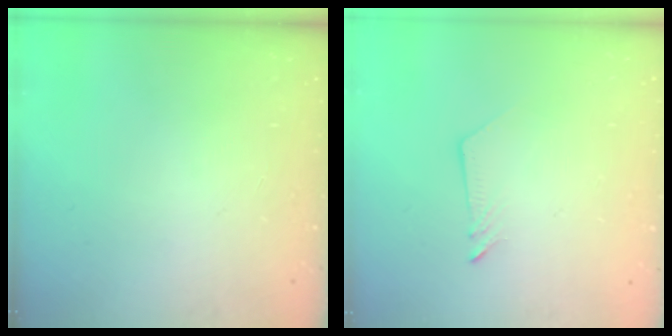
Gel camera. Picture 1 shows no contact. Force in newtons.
{"total": 2.6, "press": 2.6, "slide": 0.3}